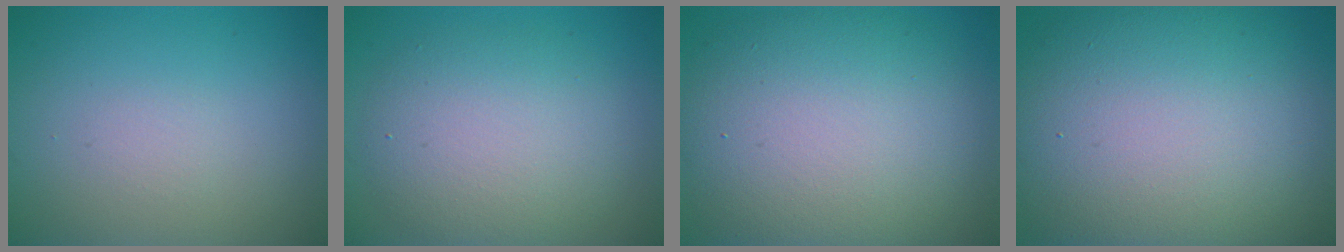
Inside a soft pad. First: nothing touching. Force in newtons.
{"total": 5.8, "press": 5.8, "slide": 0.5}
{"total": 12.3, "press": 12.3, "slide": 0.9}
{"total": 15.5, "press": 15.5, "slide": 1.2}